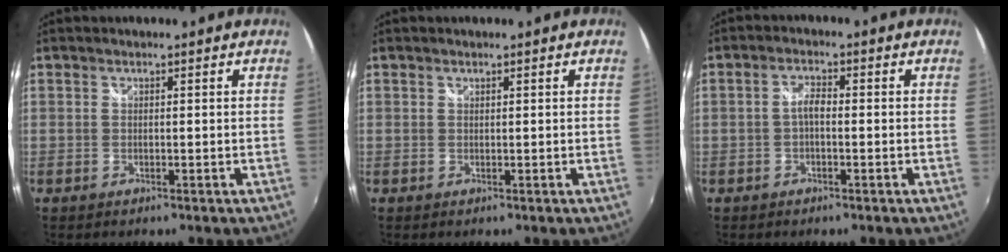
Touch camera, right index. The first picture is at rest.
{"total": 0.0}
{"total": 2.4, "force": [-0.6, 1.0, 2.1], "torque": [-0.044, 0.008, -0.013]}